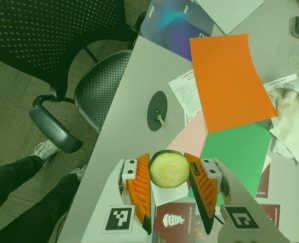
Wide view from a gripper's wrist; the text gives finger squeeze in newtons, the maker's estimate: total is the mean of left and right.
{"total": 11.7, "left": 12.0, "right": 11.3}